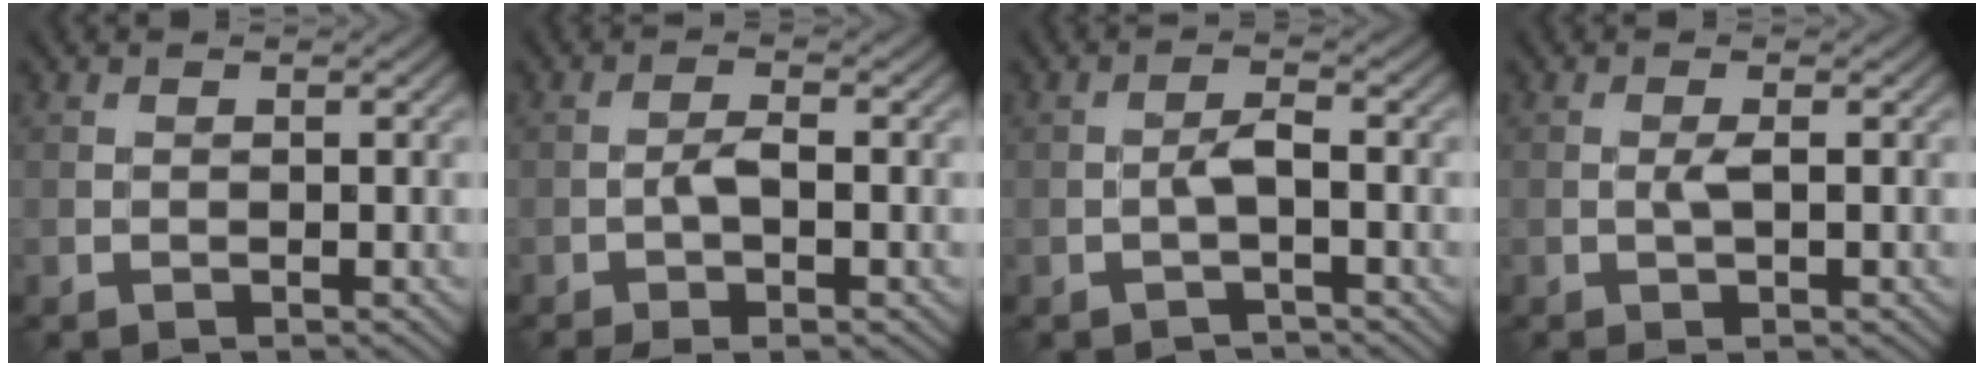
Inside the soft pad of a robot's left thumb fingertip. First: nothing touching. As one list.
[{"total": 3.5, "force": [-1.4, 1.0, 3.0], "torque": [-0.059, 0.002, -0.030]}, {"total": 1.9, "force": [-1.0, 0.5, 1.6], "torque": [-0.030, 0.007, -0.026]}, {"total": 1.6, "force": [-0.1, 0.2, 1.6], "torque": [-0.032, 0.001, -0.005]}]